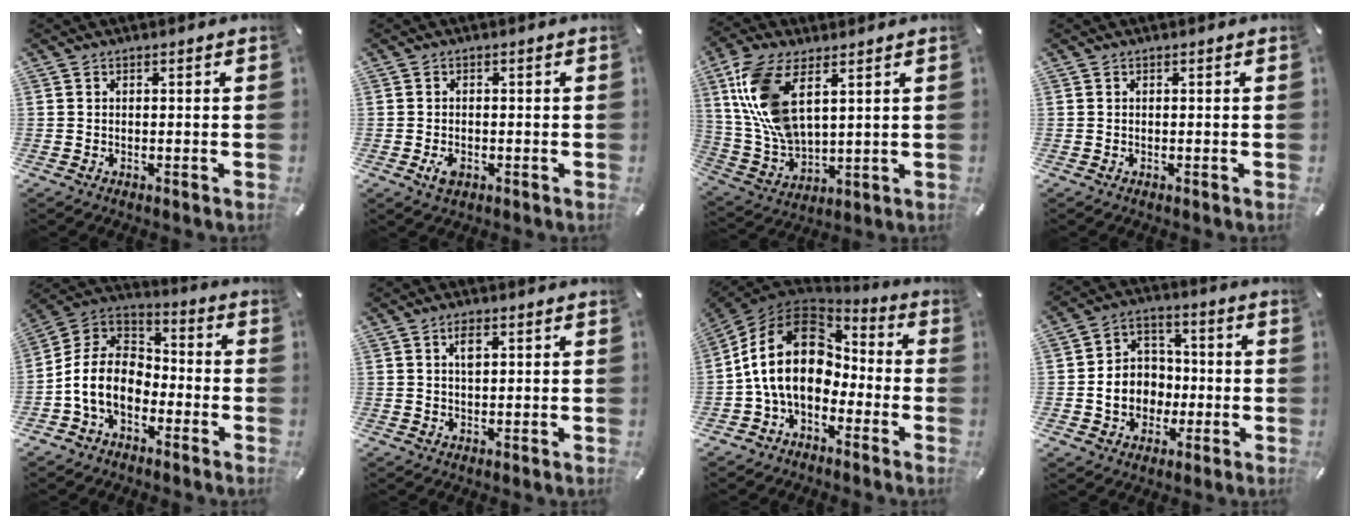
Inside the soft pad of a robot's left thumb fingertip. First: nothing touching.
{"total": 2.8, "force": [-1.0, 1.8, 1.8], "torque": [-0.047, 0.000, -0.021]}
{"total": 13.4, "force": [5.9, 7.2, 9.7], "torque": [-0.235, -0.018, 0.108]}
{"total": 0.0}
{"total": 11.5, "force": [-5.3, 8.0, 6.3], "torque": [-0.160, 0.018, -0.108]}
{"total": 2.8, "force": [1.1, 1.2, 2.3], "torque": [-0.041, 0.002, 0.017]}
{"total": 17.9, "force": [-0.8, 12.8, 12.5], "torque": [-0.267, 0.024, -0.019]}
{"total": 9.6, "force": [-2.1, 8.5, 4.0], "torque": [-0.086, 0.023, -0.036]}